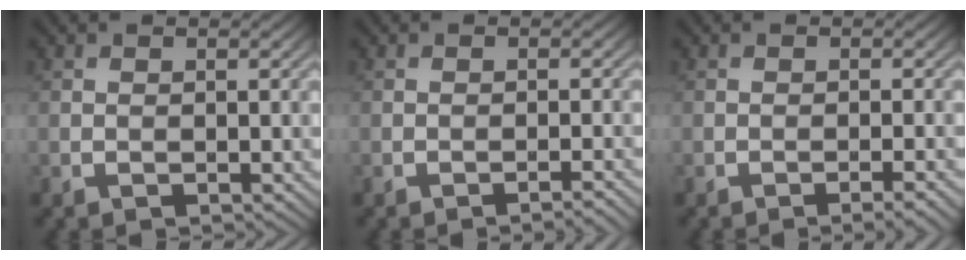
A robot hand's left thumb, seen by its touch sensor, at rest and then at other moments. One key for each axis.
{"total": 1.4, "fx": -1.1, "fy": 0.1, "fz": 0.9, "tx": -0.005, "ty": 0.006, "tz": -0.022}
{"total": 2.0, "fx": -1.2, "fy": 0.2, "fz": 1.6, "tx": -0.019, "ty": 0.007, "tz": -0.024}